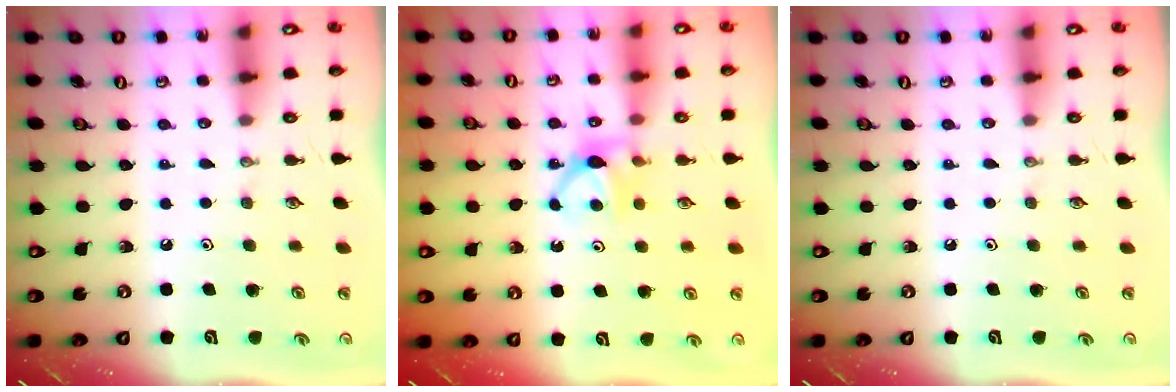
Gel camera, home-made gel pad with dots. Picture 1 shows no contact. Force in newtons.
{"total": 5.1, "press": 5.0, "slide": 0.7}
{"total": 0.0}